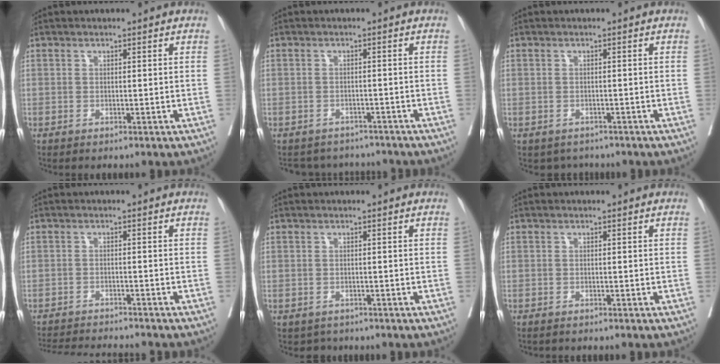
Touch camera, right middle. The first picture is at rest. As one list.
[{"total": 6.5, "force": [-6.1, 2.1, -0.1], "torque": [0.008, 0.015, -0.075]}, {"total": 2.9, "force": [-2.3, 1.7, 0.3], "torque": [-0.002, 0.006, -0.032]}, {"total": 10.1, "force": [-9.7, 0.5, 3.0], "torque": [-0.040, -0.007, -0.141]}, {"total": 2.2, "force": [-1.6, 1.4, 0.1], "torque": [-0.005, 0.002, -0.024]}, {"total": 0.8, "force": [-0.8, 0.2, 0.1], "torque": [-0.007, -0.001, -0.015]}]